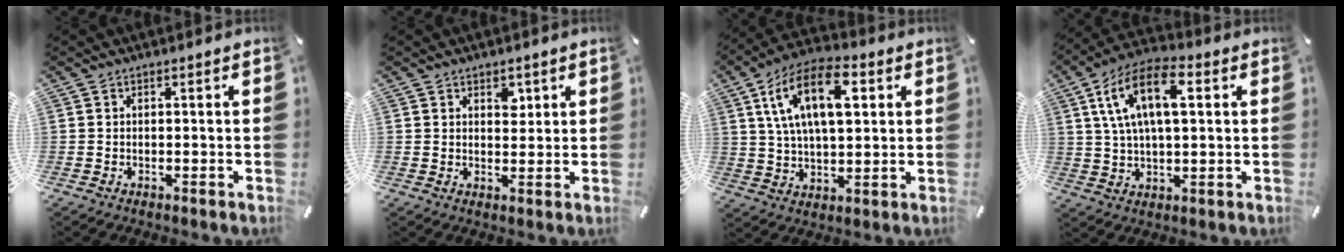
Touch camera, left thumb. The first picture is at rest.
{"total": 3.1, "force": [1.7, 2.2, 1.5], "torque": [0.009, -0.013, 0.022]}
{"total": 15.5, "force": [5.4, 8.2, 12.0], "torque": [-0.225, 0.001, 0.088]}
{"total": 13.5, "force": [4.3, 6.9, 10.7], "torque": [-0.214, 0.006, 0.072]}